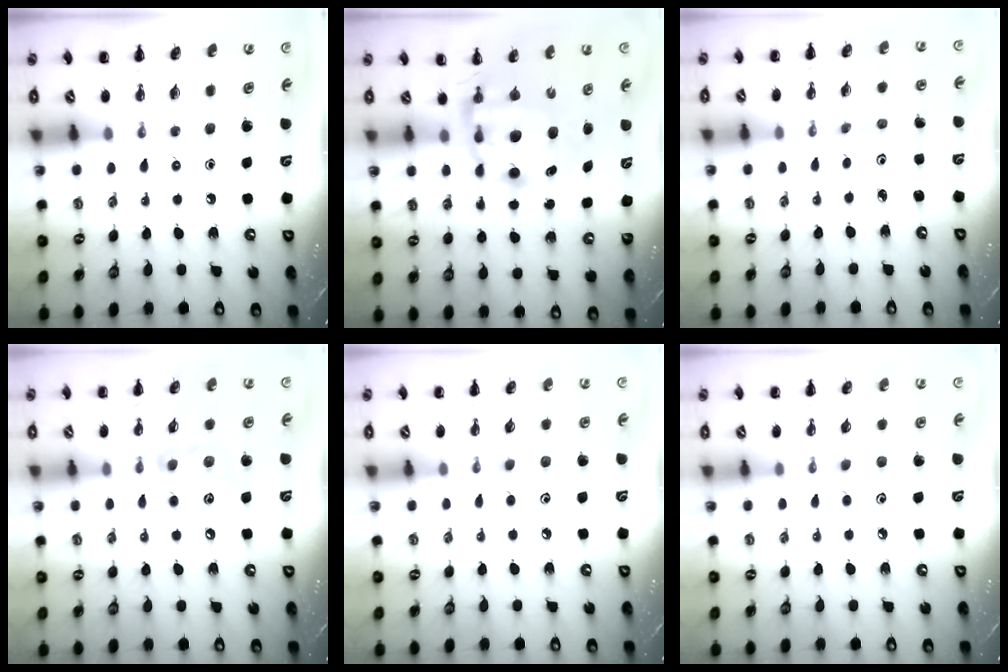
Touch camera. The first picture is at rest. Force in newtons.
{"total": 7.7, "press": 7.5, "slide": 1.6}
{"total": 0.9, "press": 0.9, "slide": 0.3}
{"total": 8.7, "press": 8.6, "slide": 1.2}
{"total": 6.2, "press": 6.1, "slide": 1.3}
{"total": 5.1, "press": 4.8, "slide": 1.7}